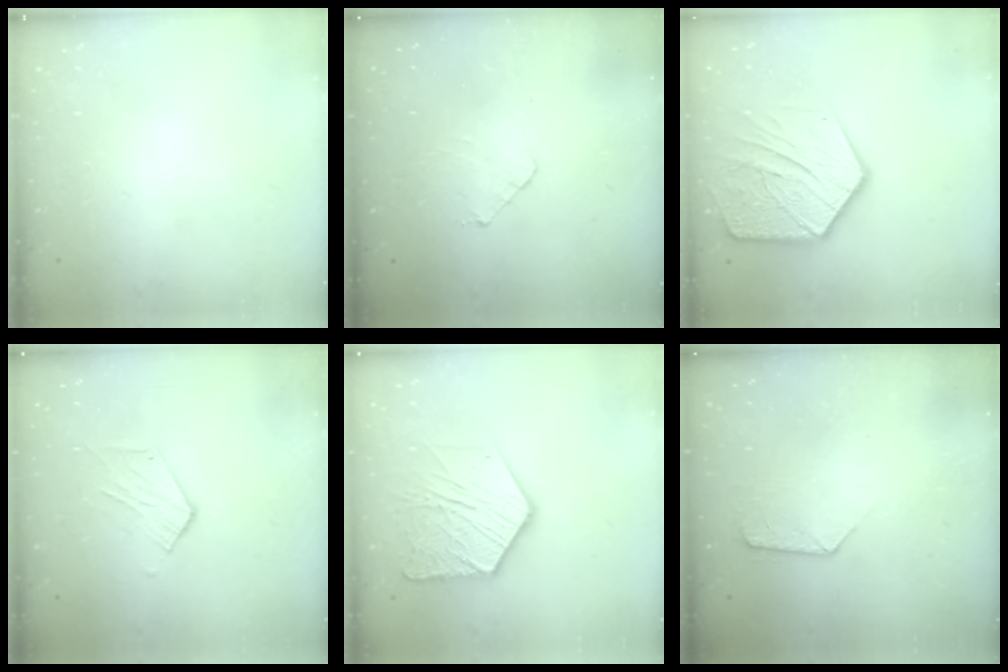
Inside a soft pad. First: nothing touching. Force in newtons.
{"total": 4.1, "press": 4.0, "slide": 0.4}
{"total": 18.5, "press": 18.4, "slide": 1.4}
{"total": 5.4, "press": 5.4, "slide": 0.4}
{"total": 16.1, "press": 16.0, "slide": 1.3}
{"total": 9.1, "press": 9.1, "slide": 0.8}